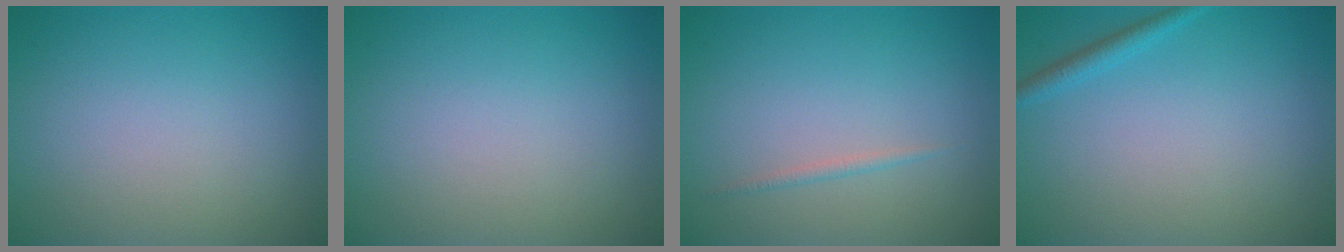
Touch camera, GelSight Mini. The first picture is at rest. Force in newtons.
{"total": 0.0}
{"total": 0.6, "press": 0.6, "slide": 0.0}
{"total": 1.3, "press": 1.3, "slide": 0.1}